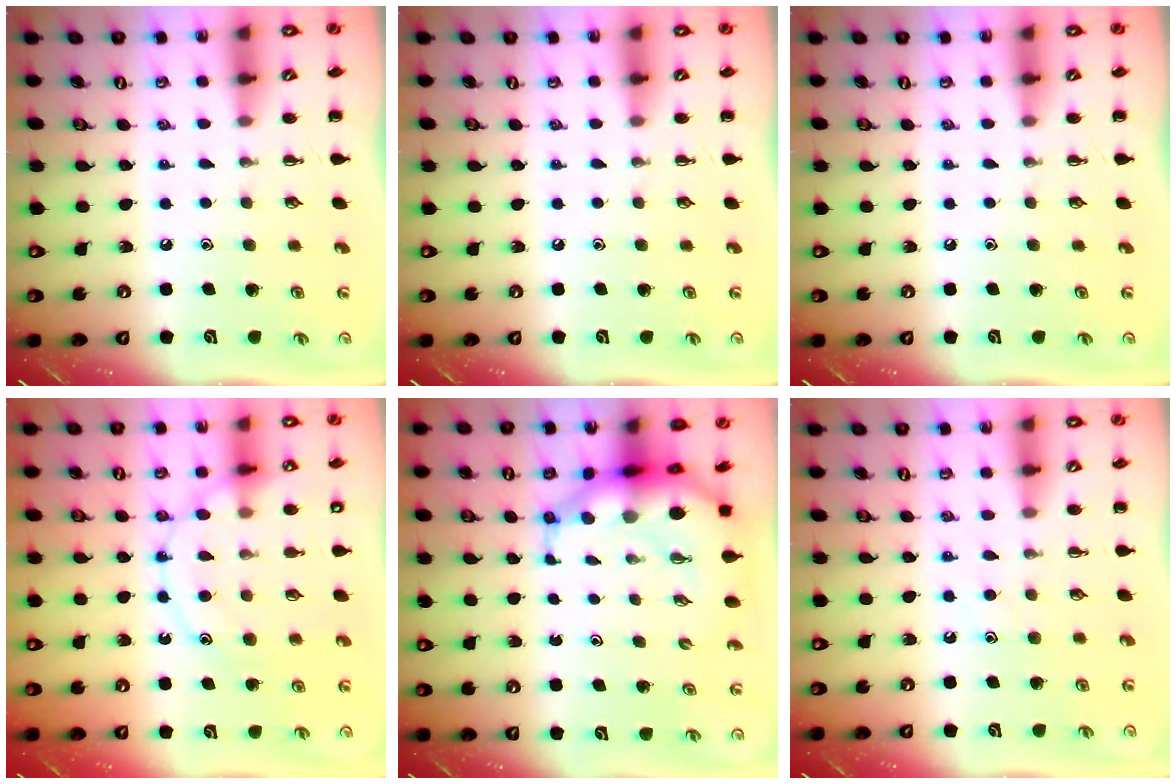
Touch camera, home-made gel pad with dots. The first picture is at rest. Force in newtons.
{"total": 0.0}
{"total": 0.0}
{"total": 13.5, "press": 13.4, "slide": 1.1}
{"total": 8.4, "press": 8.1, "slide": 2.4}
{"total": 6.7, "press": 6.6, "slide": 1.0}